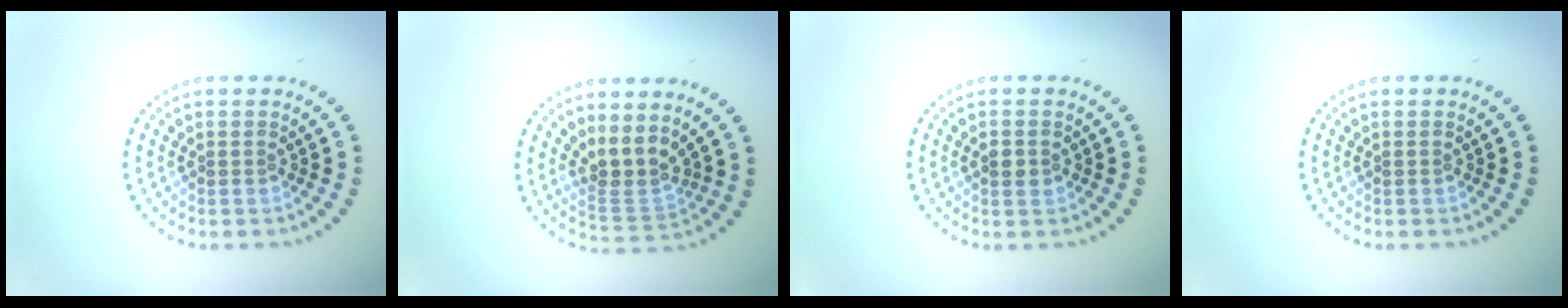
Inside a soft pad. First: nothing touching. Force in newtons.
{"total": 3.3, "press": 2.5, "slide": 2.1}
{"total": 1.1, "press": 1.1, "slide": 0.1}
{"total": 0.0}